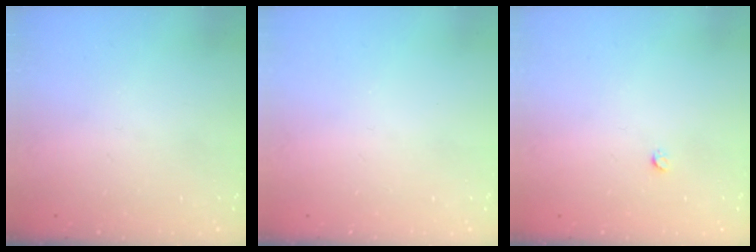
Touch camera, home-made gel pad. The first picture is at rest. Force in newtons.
{"total": 0.0}
{"total": 2.4, "press": 2.4, "slide": 0.3}